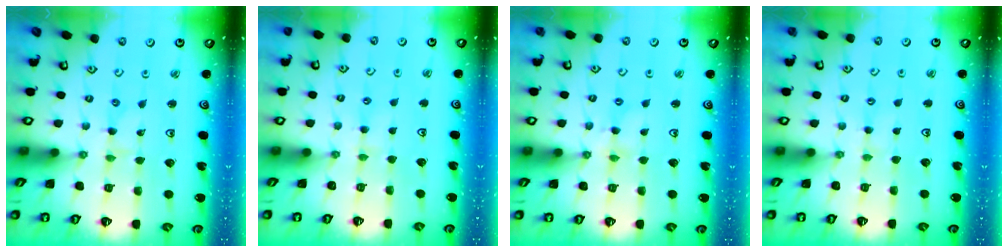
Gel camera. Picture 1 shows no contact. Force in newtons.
{"total": 3.0, "press": 3.0, "slide": 0.5}
{"total": 2.5, "press": 2.5, "slide": 0.3}
{"total": 1.9, "press": 1.9, "slide": 0.2}